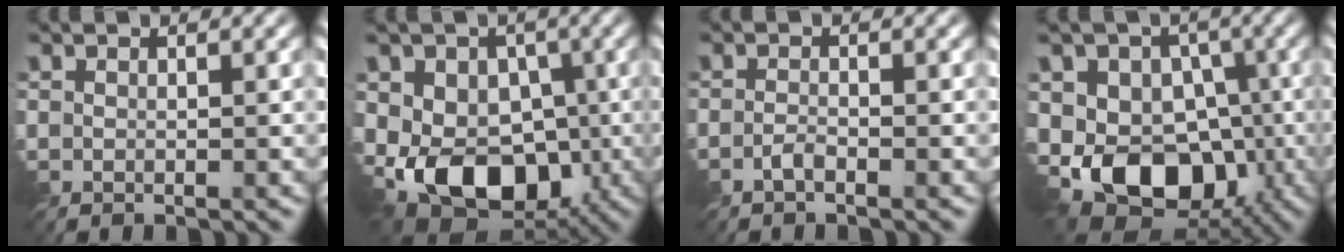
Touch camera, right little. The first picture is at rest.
{"total": 8.0, "force": [-1.7, 5.8, 5.3], "torque": [-0.090, -0.008, -0.039]}
{"total": 1.1, "force": [-0.9, 0.1, 0.6], "torque": [-0.017, 0.001, -0.021]}
{"total": 10.0, "force": [-3.1, 7.4, 5.9], "torque": [-0.088, -0.001, -0.065]}